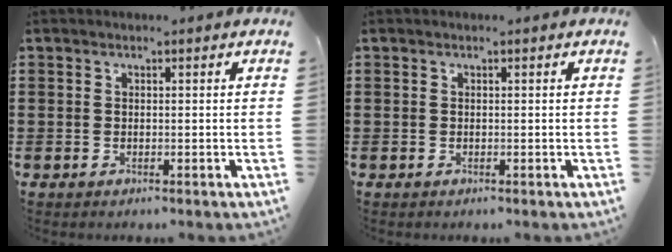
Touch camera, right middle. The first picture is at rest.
{"total": 0.0}